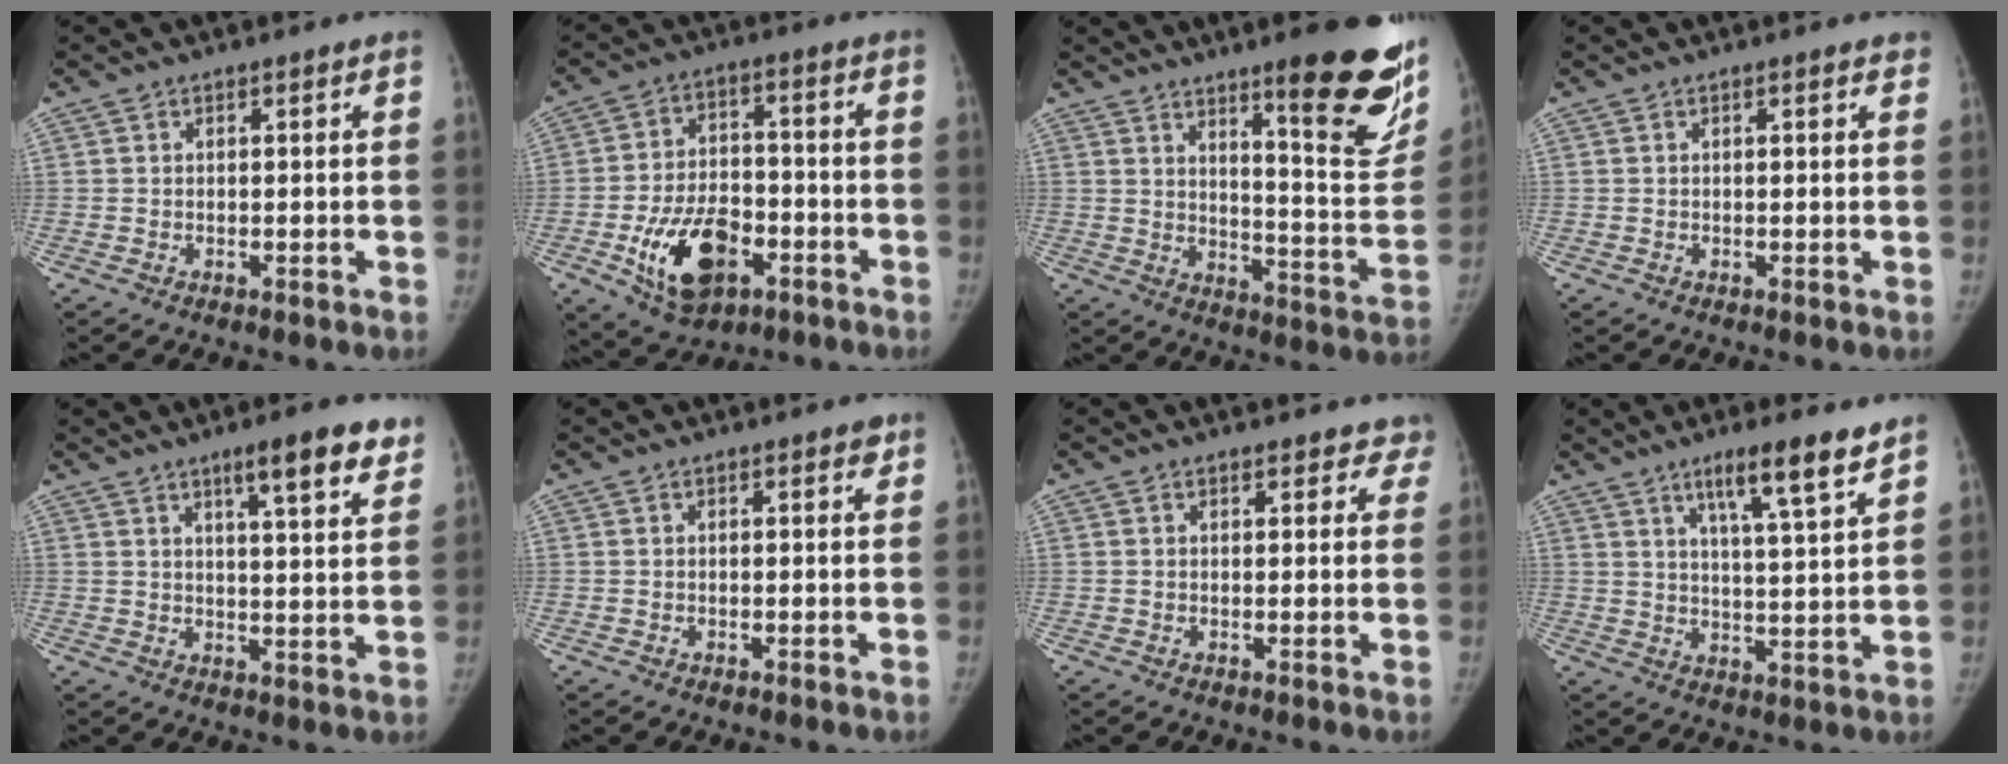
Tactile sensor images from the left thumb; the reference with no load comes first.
{"total": 14.4, "force": [-6.0, 8.7, 9.8], "torque": [-0.148, 0.024, -0.094]}
{"total": 21.3, "force": [12.6, 4.2, 16.7], "torque": [-0.173, -0.086, 0.180]}
{"total": 1.1, "force": [0.8, 0.4, 0.7], "torque": [-0.002, 0.000, 0.005]}
{"total": 9.6, "force": [6.4, 1.8, 7.0], "torque": [-0.076, -0.032, 0.088]}
{"total": 1.1, "force": [0.7, 0.5, 0.7], "torque": [-0.002, -0.001, 0.006]}
{"total": 4.2, "force": [3.7, 2.1, 0.4], "torque": [0.042, -0.013, 0.024]}
{"total": 9.5, "force": [6.5, 0.9, 6.9], "torque": [-0.105, -0.037, 0.104]}